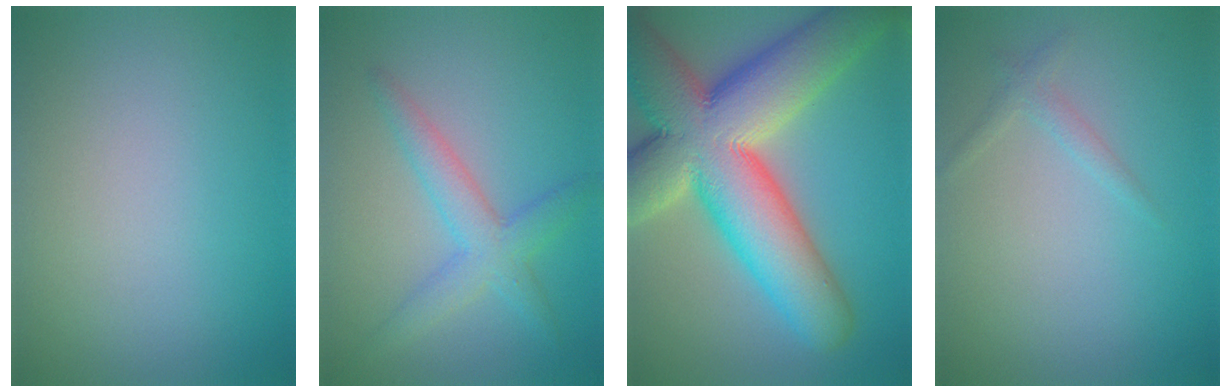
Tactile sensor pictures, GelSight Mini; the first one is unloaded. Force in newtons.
{"total": 3.6, "press": 3.6, "slide": 0.0}
{"total": 15.8, "press": 15.7, "slide": 0.9}
{"total": 1.0, "press": 1.0, "slide": 0.2}